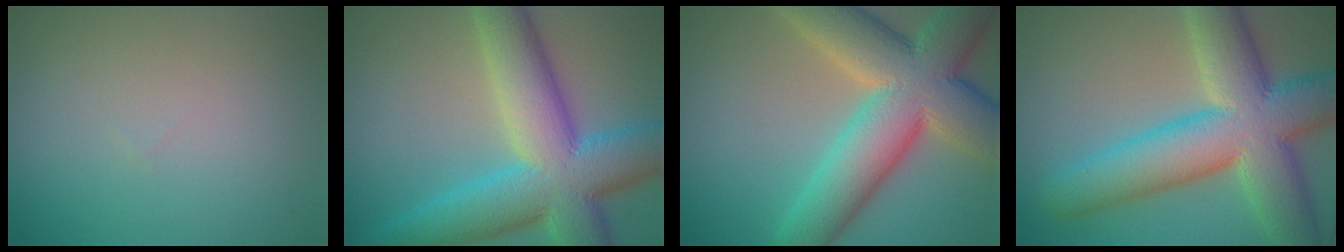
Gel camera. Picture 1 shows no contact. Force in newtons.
{"total": 12.7, "press": 12.7, "slide": 0.4}
{"total": 13.1, "press": 13.1, "slide": 0.4}
{"total": 13.1, "press": 13.1, "slide": 0.6}